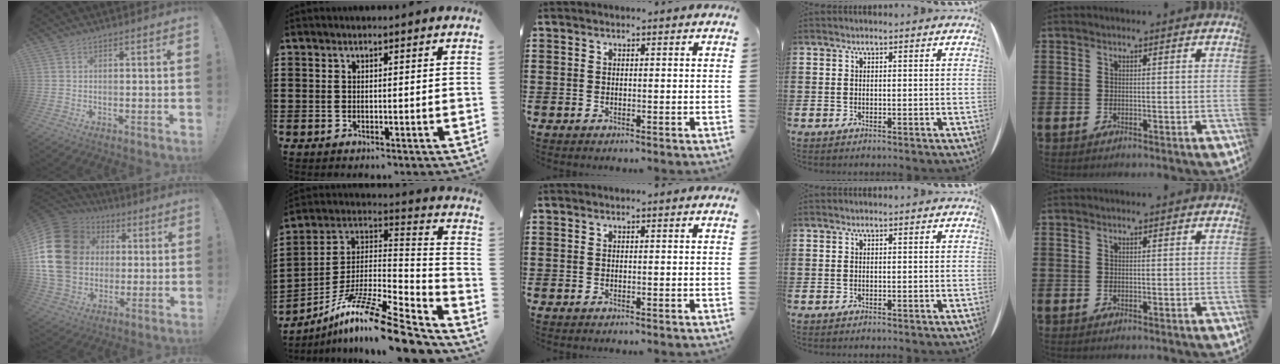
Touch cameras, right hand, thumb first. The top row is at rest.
{"thumb": {"total": 22.8, "force": [2.6, 18.2, 13.5], "torque": [-0.246, 0.002, 0.064]}, "index": {"total": 13.2, "force": [-10.1, 1.2, 8.5], "torque": [-0.144, 0.018, -0.189]}}